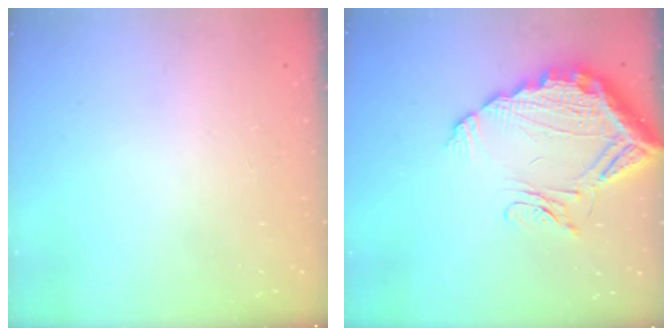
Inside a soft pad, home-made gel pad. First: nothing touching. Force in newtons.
{"total": 15.9, "press": 15.8, "slide": 1.4}